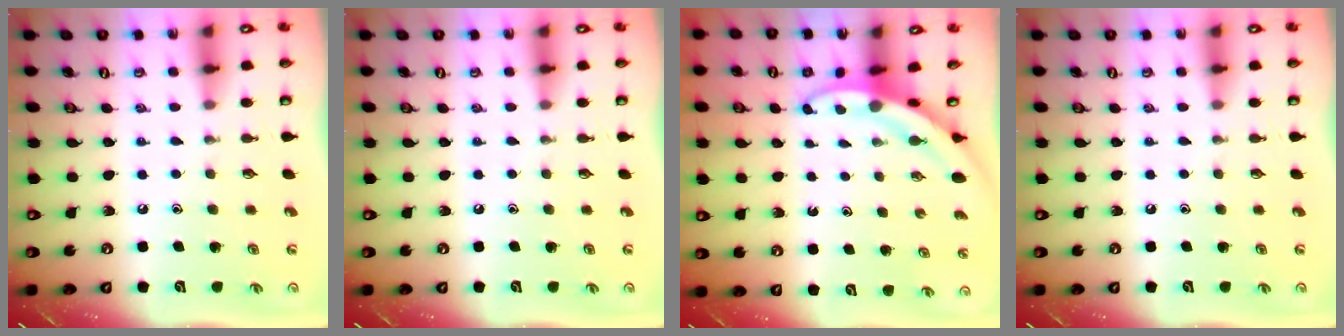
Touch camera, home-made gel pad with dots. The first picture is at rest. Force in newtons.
{"total": 0.0}
{"total": 2.8, "press": 2.8, "slide": 0.3}
{"total": 0.0}